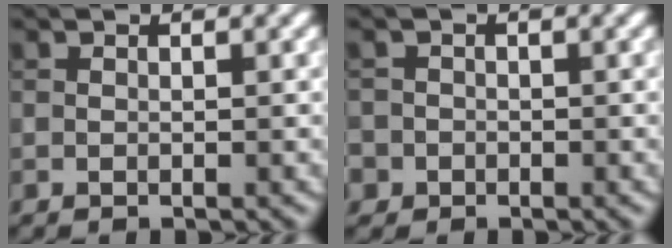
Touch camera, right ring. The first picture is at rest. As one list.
[{"total": 3.6, "force": [-1.8, 3.1, 0.5], "torque": [0.006, 0.000, -0.039]}]